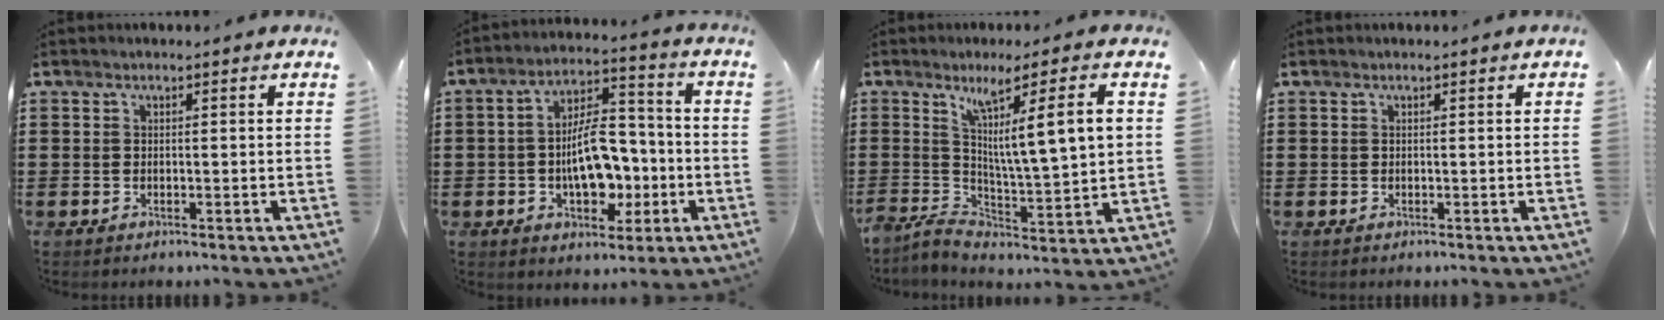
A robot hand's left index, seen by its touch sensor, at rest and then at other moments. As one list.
[{"total": 11.0, "force": [-2.2, 6.4, 8.7], "torque": [-0.147, 0.008, -0.041]}, {"total": 9.9, "force": [3.1, 1.2, 9.3], "torque": [-0.161, -0.012, 0.041]}, {"total": 0.0}]